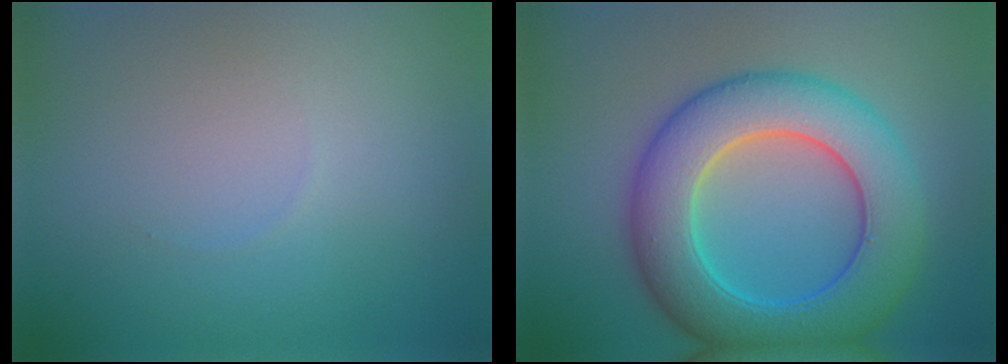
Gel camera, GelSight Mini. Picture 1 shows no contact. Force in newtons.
{"total": 9.9, "press": 9.9, "slide": 0.3}